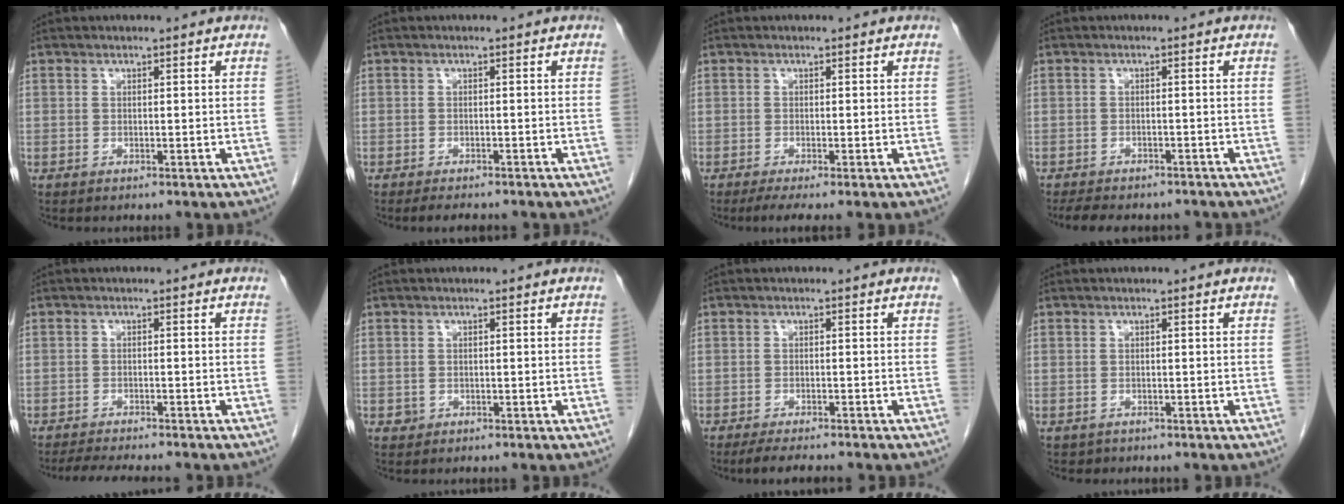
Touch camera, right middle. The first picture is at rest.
{"total": 3.7, "force": [-3.1, 1.1, 1.7], "torque": [-0.023, -0.006, -0.036]}
{"total": 2.9, "force": [-1.9, 0.0, 2.1], "torque": [-0.035, -0.010, -0.033]}
{"total": 9.5, "force": [-8.3, 3.1, 3.5], "torque": [-0.065, -0.004, -0.106]}
{"total": 7.1, "force": [-6.4, 0.7, 3.0], "torque": [-0.047, -0.014, -0.096]}
{"total": 0.9, "force": [-0.3, 0.8, 0.1], "torque": [-0.001, 0.003, -0.003]}
{"total": 5.4, "force": [-4.7, 0.8, 2.7], "torque": [-0.038, -0.010, -0.069]}
{"total": 0.9, "force": [-0.6, 0.6, -0.2], "torque": [-0.009, 0.002, -0.009]}